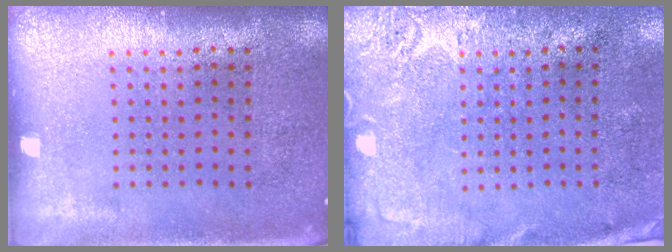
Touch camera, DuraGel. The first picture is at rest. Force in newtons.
{"total": 2.6, "press": 2.1, "slide": 1.6}